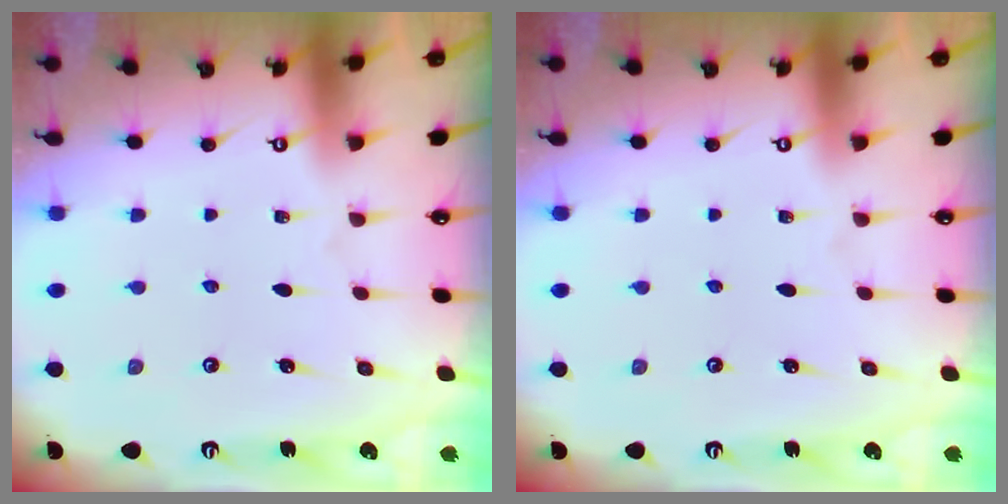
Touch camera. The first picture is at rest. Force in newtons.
{"total": 0.0}